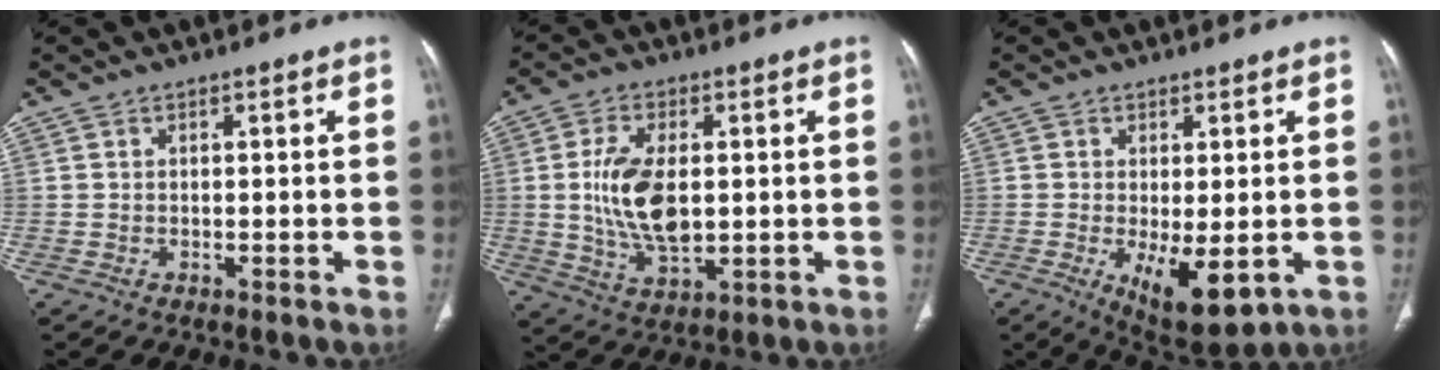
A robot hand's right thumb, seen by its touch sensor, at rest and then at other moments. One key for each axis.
{"total": 11.8, "fx": 0.6, "fy": 6.1, "fz": 10.1, "tx": -0.194, "ty": -0.009, "tz": 0.020}
{"total": 10.2, "fx": -2.5, "fy": 4.2, "fz": 8.9, "tx": -0.134, "ty": -0.023, "tz": -0.024}